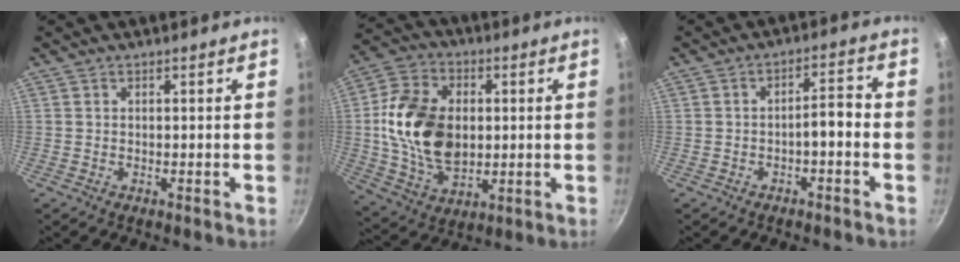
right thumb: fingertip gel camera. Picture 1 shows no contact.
{"total": 18.2, "force": [0.9, 12.4, 13.3], "torque": [-0.228, 0.001, 0.018]}
{"total": 4.2, "force": [-1.7, 1.5, 3.5], "torque": [-0.047, 0.033, -0.022]}